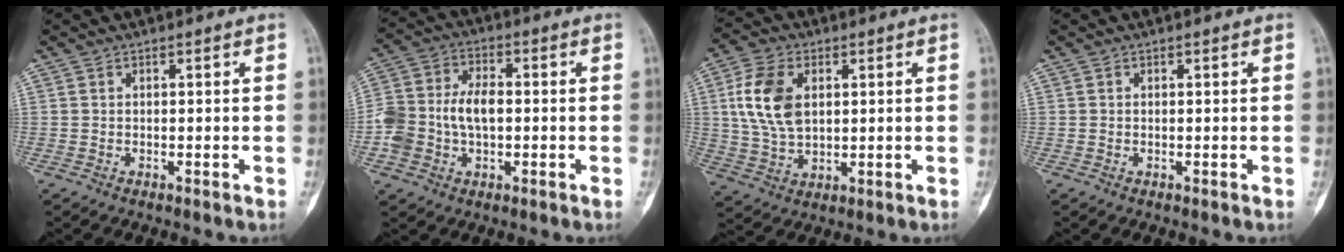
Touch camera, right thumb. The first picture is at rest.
{"total": 11.4, "force": [-1.3, 7.5, 8.4], "torque": [-0.165, 0.033, -0.027]}
{"total": 11.4, "force": [2.3, 7.3, 8.4], "torque": [-0.164, 0.001, 0.048]}
{"total": 0.0}